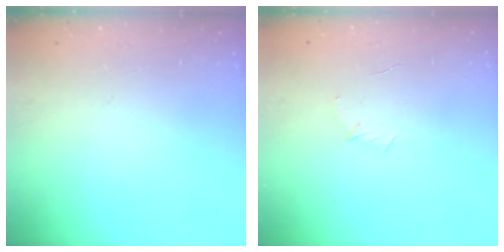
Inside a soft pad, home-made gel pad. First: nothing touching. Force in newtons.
{"total": 3.9, "press": 3.8, "slide": 1.1}